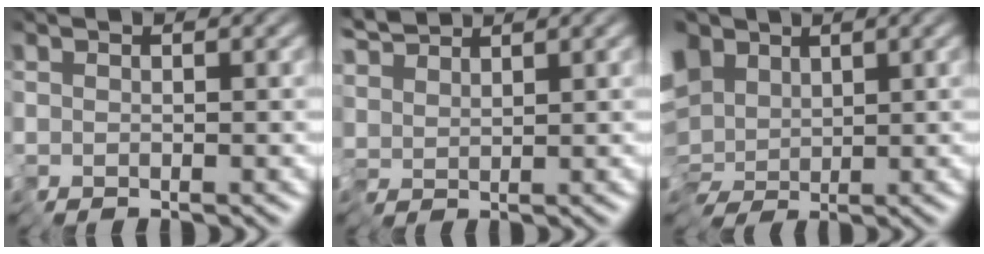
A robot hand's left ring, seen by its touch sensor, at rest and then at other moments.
{"total": 3.1, "force": [2.8, 0.9, 0.7], "torque": [-0.029, 0.017, 0.055]}
{"total": 8.5, "force": [2.5, 6.0, 5.5], "torque": [-0.123, 0.027, 0.031]}